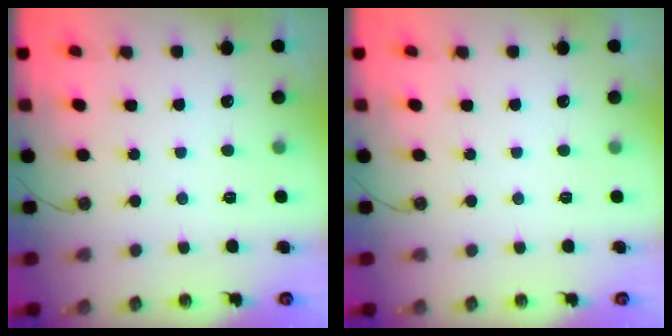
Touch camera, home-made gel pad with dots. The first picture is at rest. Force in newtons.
{"total": 0.0}